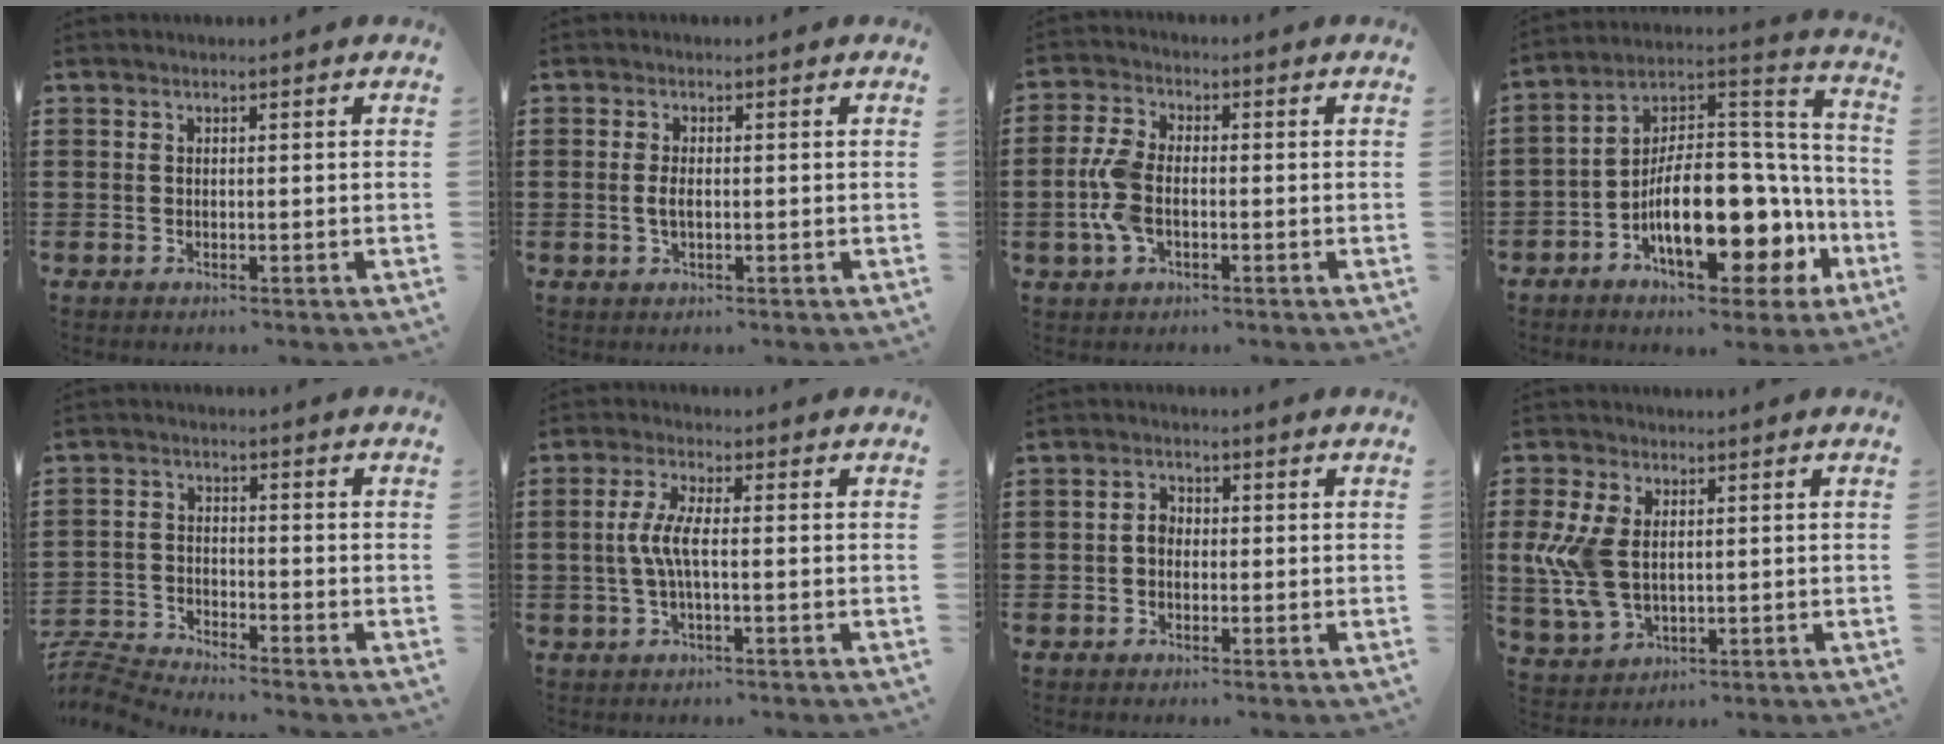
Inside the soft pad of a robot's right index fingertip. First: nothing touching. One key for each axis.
{"total": 2.0, "fx": -0.2, "fy": 0.9, "fz": 1.8, "tx": -0.042, "ty": 0.001, "tz": -0.008}
{"total": 6.7, "fx": -1.1, "fy": 3.6, "fz": 5.5, "tx": -0.139, "ty": -0.003, "tz": -0.029}
{"total": 17.6, "fx": -6.4, "fy": 8.6, "fz": 14.0, "tx": -0.219, "ty": -0.001, "tz": -0.102}
{"total": 4.3, "fx": -4.3, "fy": 0.1, "fz": 0.2, "tx": -0.028, "ty": -0.005, "tz": -0.096}
{"total": 4.9, "fx": -0.5, "fy": 1.0, "fz": 4.8, "tx": -0.116, "ty": -0.008, "tz": -0.021}
{"total": 2.1, "fx": -0.4, "fy": 1.5, "fz": 1.4, "tx": -0.028, "ty": 0.005, "tz": -0.010}
{"total": 7.5, "fx": 0.5, "fy": 4.8, "fz": 5.8, "tx": -0.148, "ty": 0.002, "tz": 0.005}